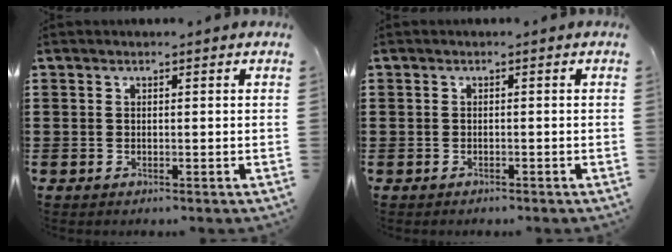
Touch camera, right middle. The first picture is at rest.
{"total": 0.7, "force": [-0.5, 0.4, -0.1], "torque": [0.003, 0.003, -0.014]}